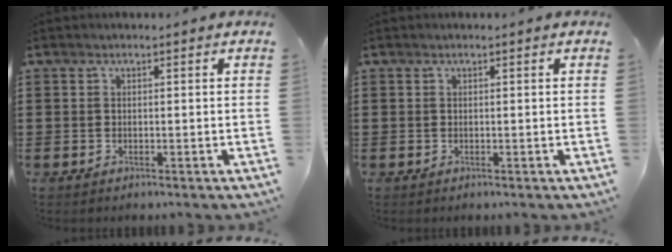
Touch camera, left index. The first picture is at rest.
{"total": 0.0}